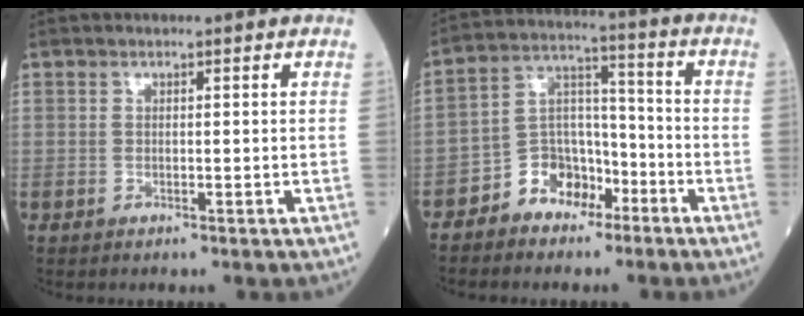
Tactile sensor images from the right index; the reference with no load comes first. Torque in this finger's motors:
{"motor_torque": [0.45, -0.02, 0.29, 0.02]}